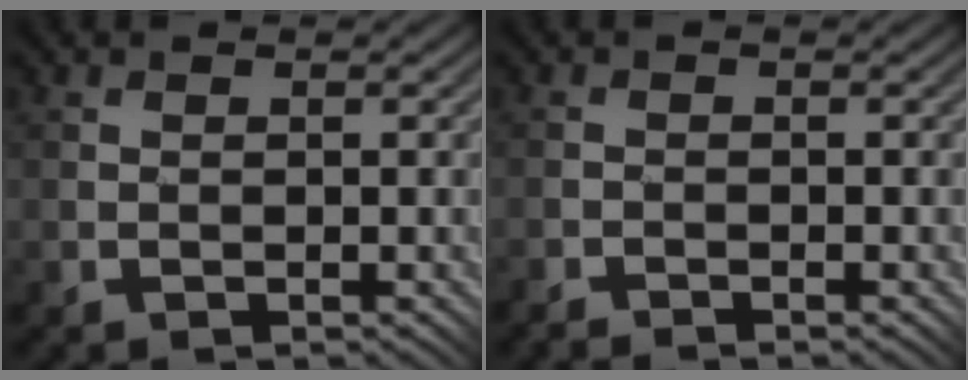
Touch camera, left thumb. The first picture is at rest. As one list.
[{"total": 1.5, "force": [-1.5, 0.0, 0.0], "torque": [-0.001, 0.003, -0.033]}]